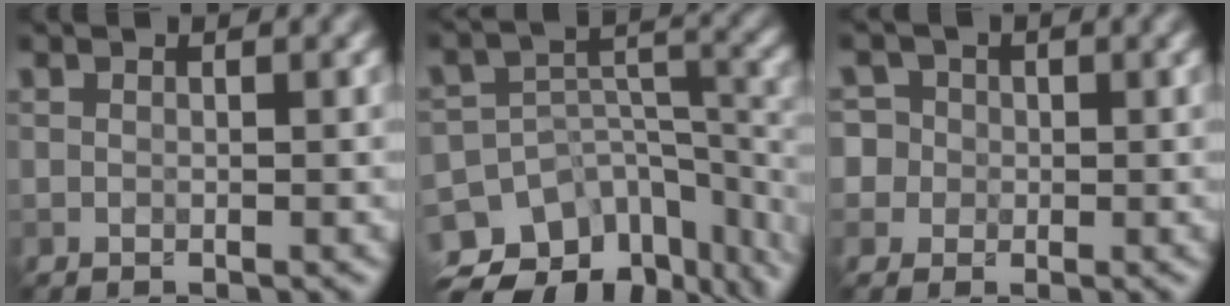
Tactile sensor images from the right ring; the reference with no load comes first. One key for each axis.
{"total": 14.0, "fx": -9.8, "fy": 8.4, "fz": 5.4, "tx": -0.106, "ty": -0.004, "tz": -0.106}
{"total": 4.9, "fx": 0.0, "fy": 4.7, "fz": 1.2, "tx": -0.015, "ty": 0.032, "tz": -0.028}